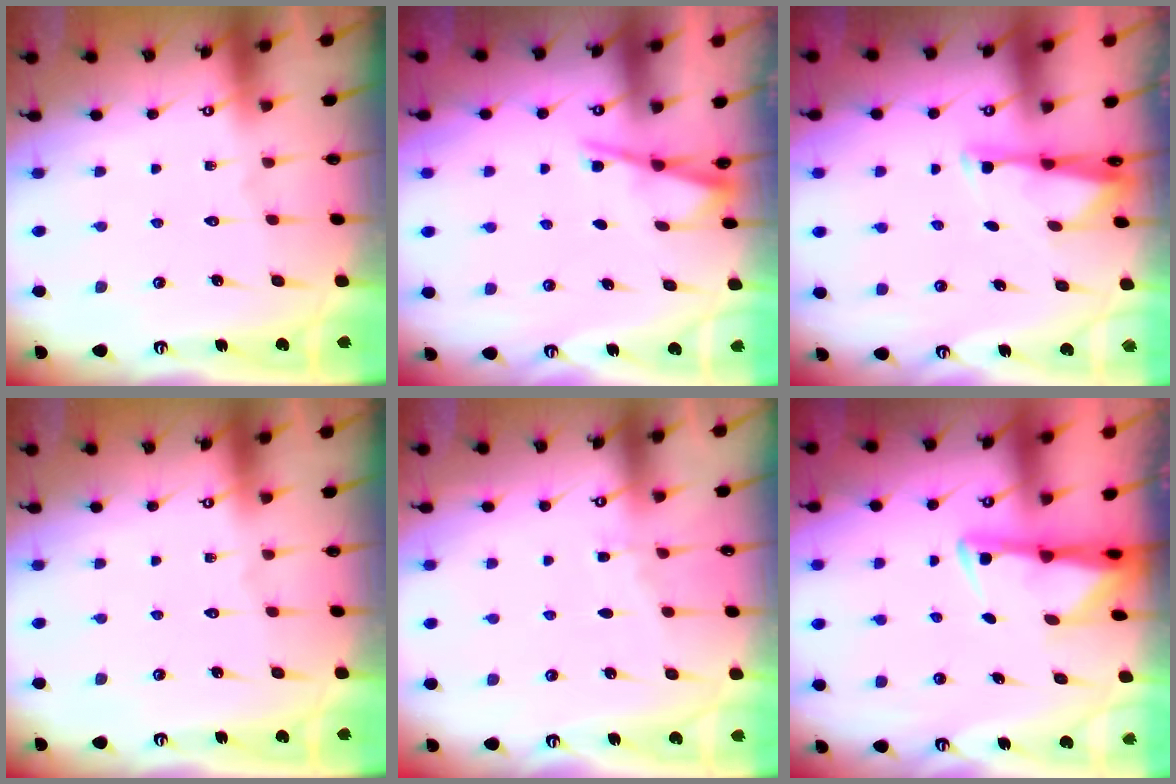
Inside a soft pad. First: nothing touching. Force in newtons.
{"total": 2.6, "press": 2.6, "slide": 0.2}
{"total": 2.9, "press": 2.9, "slide": 0.6}
{"total": 0.0}
{"total": 2.5, "press": 2.4, "slide": 0.4}
{"total": 2.9, "press": 2.8, "slide": 0.6}